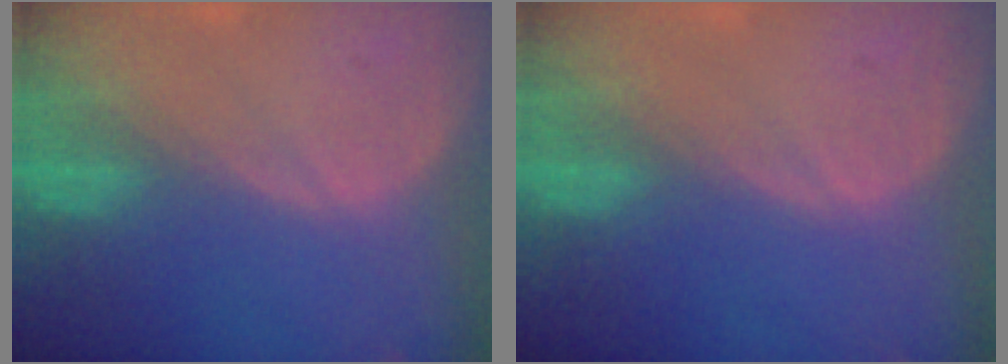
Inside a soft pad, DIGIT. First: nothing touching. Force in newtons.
{"total": 0.0}